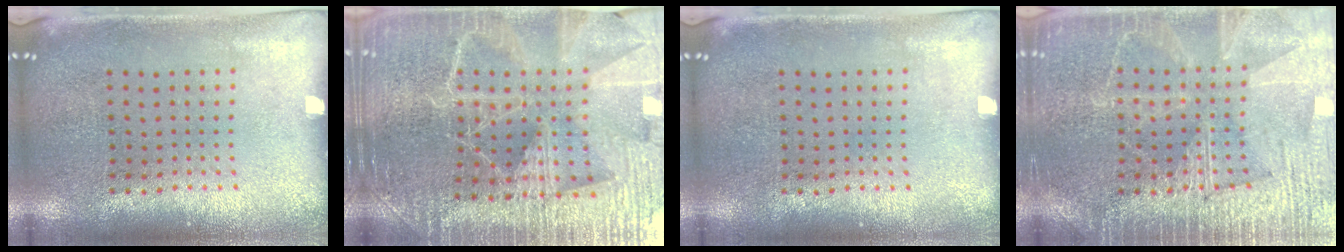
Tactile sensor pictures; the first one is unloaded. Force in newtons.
{"total": 4.9, "press": 4.5, "slide": 1.8}
{"total": 0.0}
{"total": 5.6, "press": 5.5, "slide": 0.7}